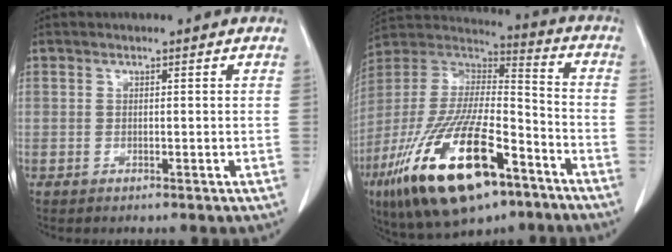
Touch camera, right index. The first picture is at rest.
{"total": 25.5, "force": [-13.8, 8.0, 19.9], "torque": [-0.400, -0.034, -0.241]}